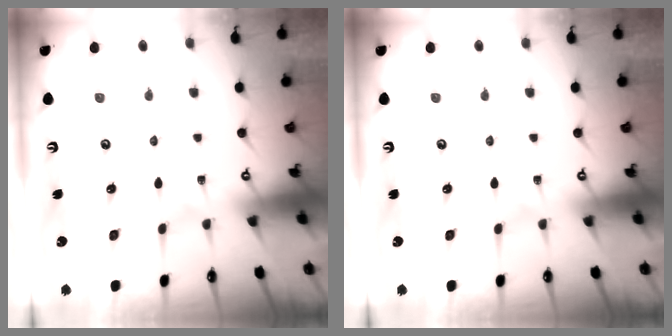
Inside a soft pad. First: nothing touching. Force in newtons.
{"total": 0.0}